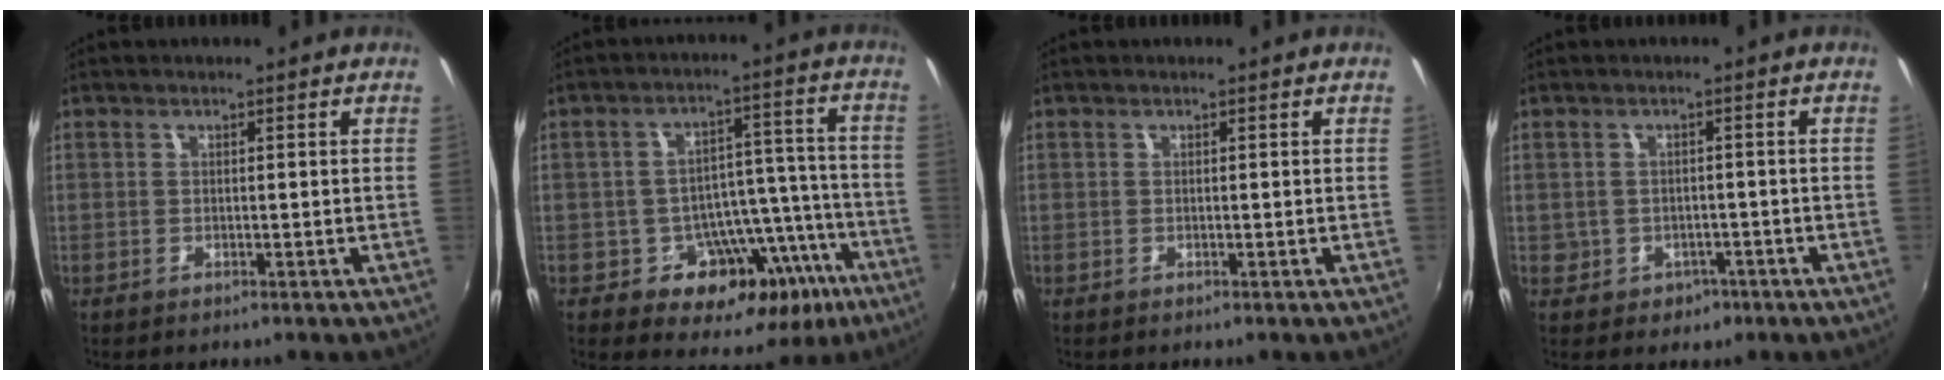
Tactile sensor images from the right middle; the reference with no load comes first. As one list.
[{"total": 14.8, "force": [-7.1, 10.5, 7.6], "torque": [-0.111, 0.033, -0.067]}, {"total": 0.0}, {"total": 4.2, "force": [-1.3, 3.9, 1.0], "torque": [-0.032, 0.004, -0.008]}]